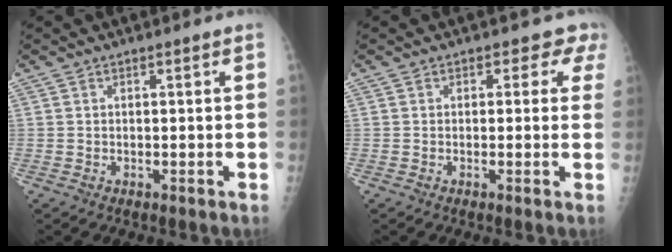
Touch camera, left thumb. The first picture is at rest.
{"total": 2.7, "force": [1.7, 2.0, 0.5], "torque": [0.024, -0.006, -0.001]}